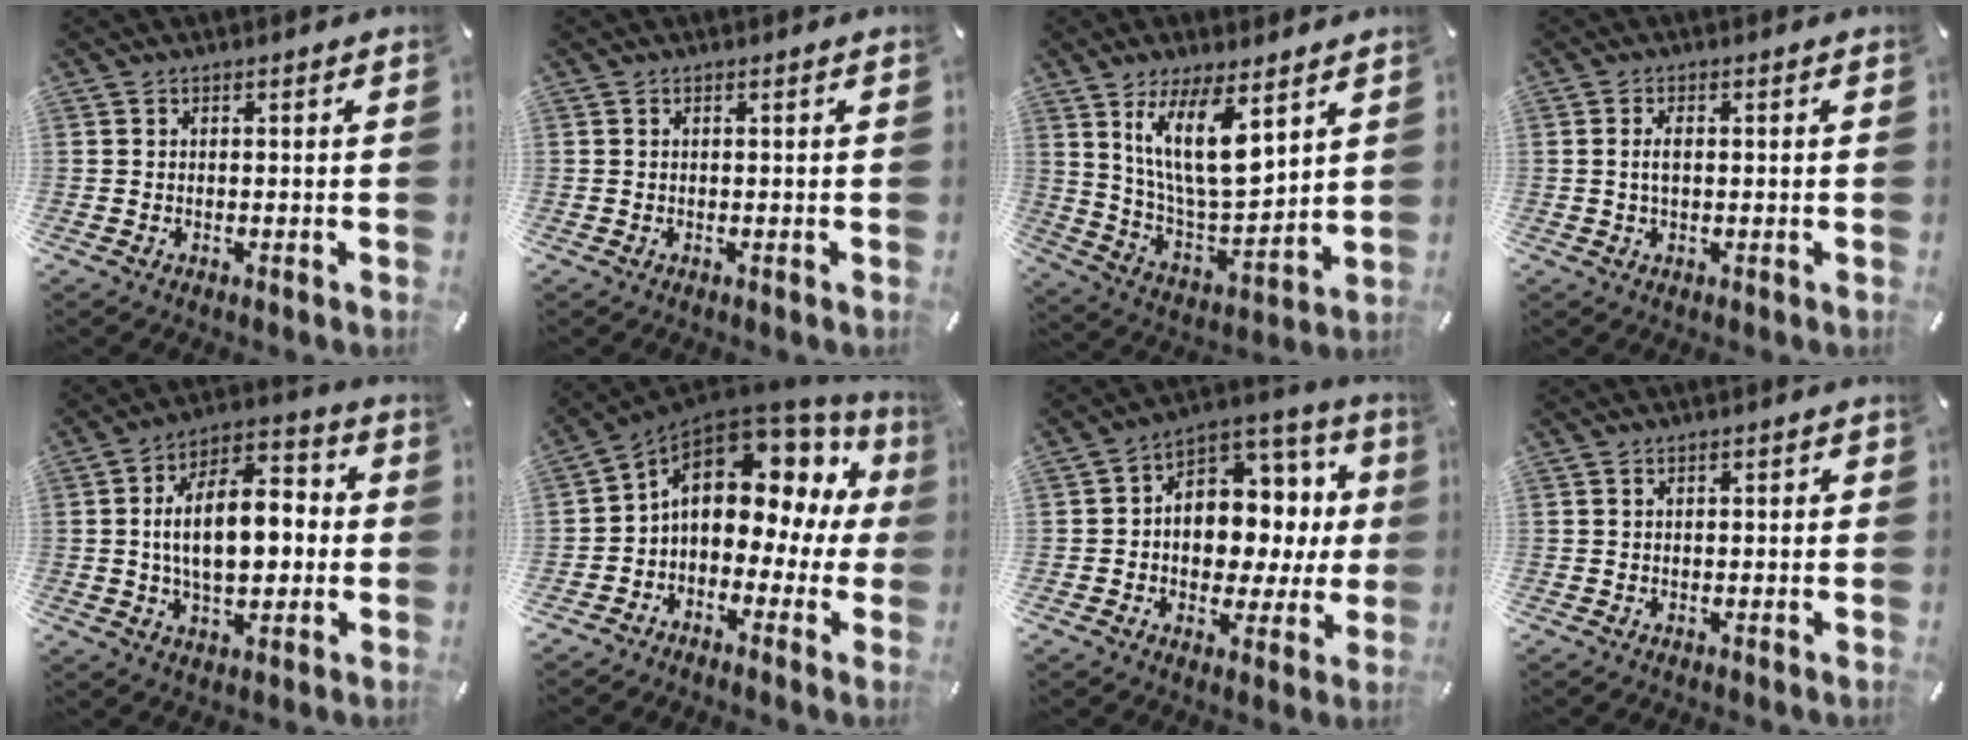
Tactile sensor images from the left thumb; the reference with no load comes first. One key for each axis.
{"total": 0.0}
{"total": 16.7, "fx": 9.2, "fy": 6.1, "fz": 12.5, "tx": -0.240, "ty": -0.045, "tz": 0.157}
{"total": 2.3, "fx": 0.1, "fy": 1.2, "fz": 2.0, "tx": -0.043, "ty": 0.005, "tz": -0.001}
{"total": 15.6, "fx": -0.1, "fy": 9.2, "fz": 12.6, "tx": -0.209, "ty": 0.004, "tz": -0.006}
{"total": 13.0, "fx": 3.5, "fy": 9.0, "fz": 8.8, "tx": -0.135, "ty": -0.023, "tz": 0.054}
{"total": 11.2, "fx": 0.6, "fy": 9.4, "fz": 6.1, "tx": -0.076, "ty": -0.021, "tz": 0.021}
{"total": 0.8, "fx": -0.1, "fy": 0.6, "fz": 0.6, "tx": -0.011, "ty": 0.005, "tz": -0.003}